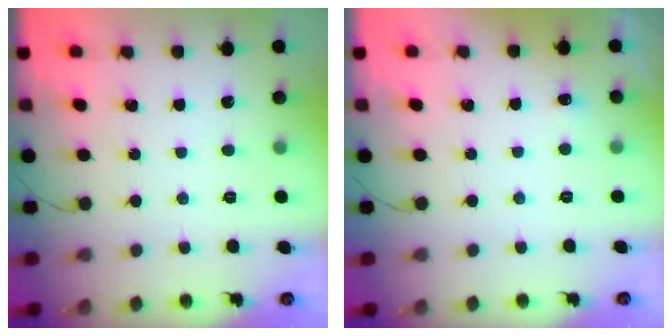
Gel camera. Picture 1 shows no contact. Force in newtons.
{"total": 2.4, "press": 2.2, "slide": 1.1}